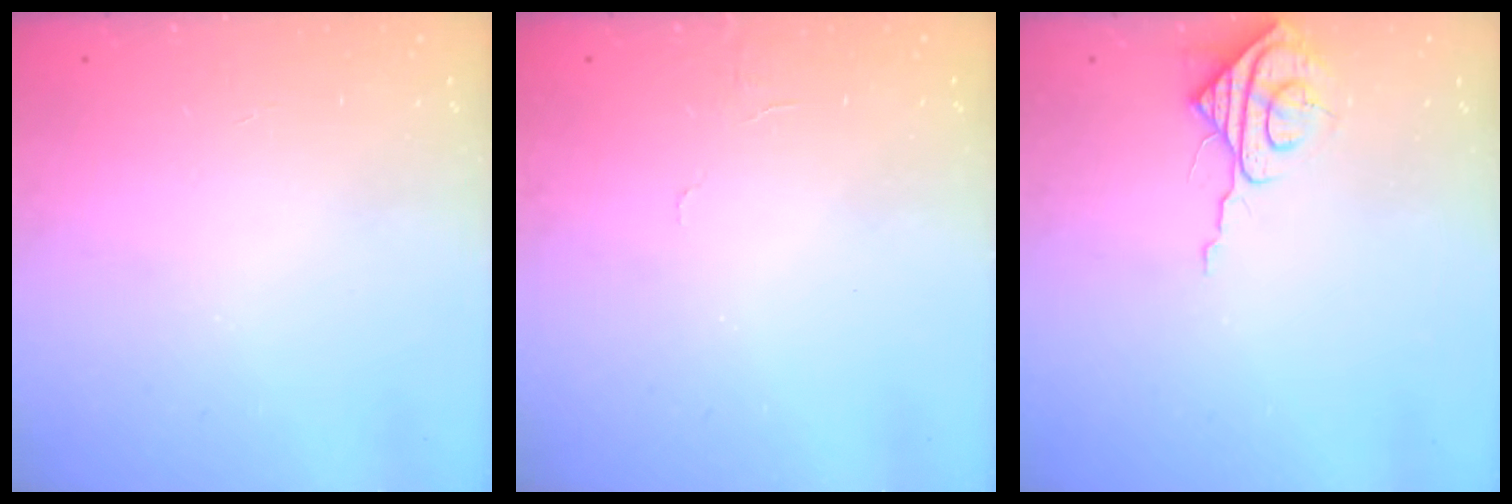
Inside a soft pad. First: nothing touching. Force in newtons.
{"total": 3.4, "press": 3.4, "slide": 0.3}
{"total": 7.7, "press": 7.6, "slide": 0.7}